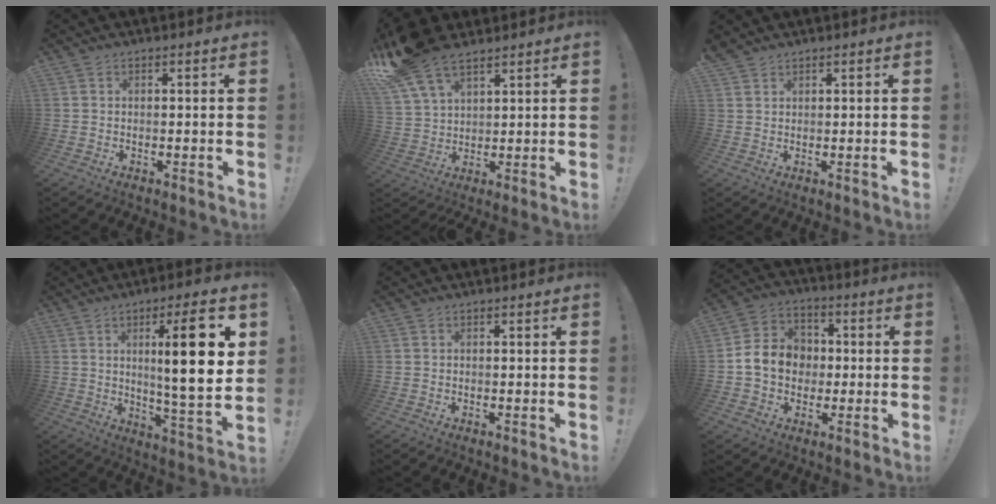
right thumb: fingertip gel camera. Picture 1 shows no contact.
{"total": 13.2, "force": [8.3, 6.8, 7.7], "torque": [-0.158, -0.037, 0.159]}
{"total": 1.6, "force": [1.5, 0.4, 0.5], "torque": [-0.002, -0.010, 0.027]}
{"total": 18.5, "force": [4.7, 2.4, 17.7], "torque": [-0.265, -0.016, 0.054]}
{"total": 0.0}
{"total": 12.1, "force": [-0.7, 10.6, 5.9], "torque": [-0.091, 0.017, -0.003]}